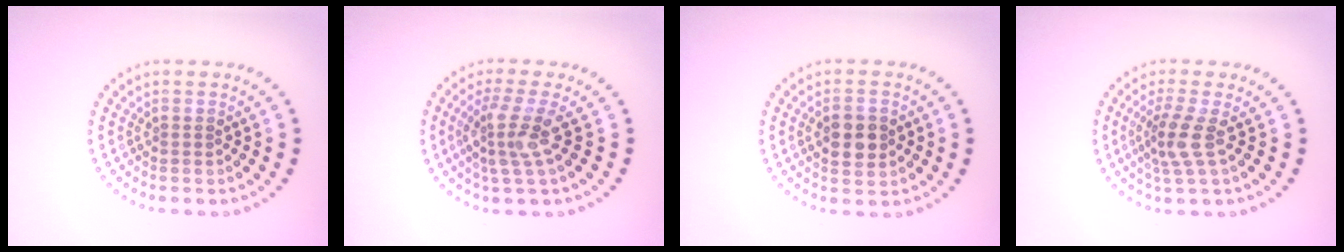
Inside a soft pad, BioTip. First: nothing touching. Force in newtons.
{"total": 3.3, "press": 2.5, "slide": 2.1}
{"total": 3.7, "press": 3.7, "slide": 0.1}
{"total": 2.9, "press": 2.2, "slide": 1.8}